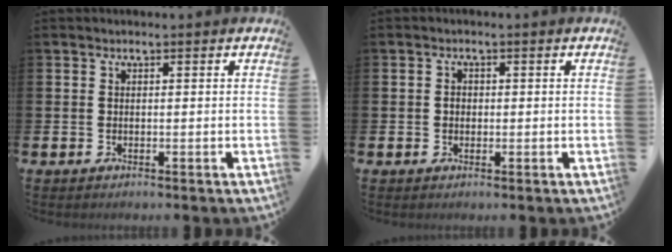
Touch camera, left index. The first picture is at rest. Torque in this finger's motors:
{"motor_torque": [0.24, 0.20, 0.00, 0.00]}